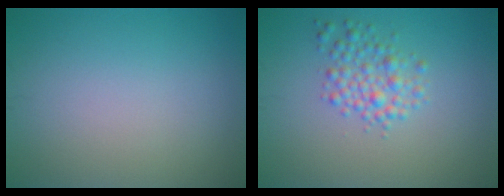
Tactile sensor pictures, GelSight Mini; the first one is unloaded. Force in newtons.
{"total": 2.8, "press": 2.8, "slide": 0.1}